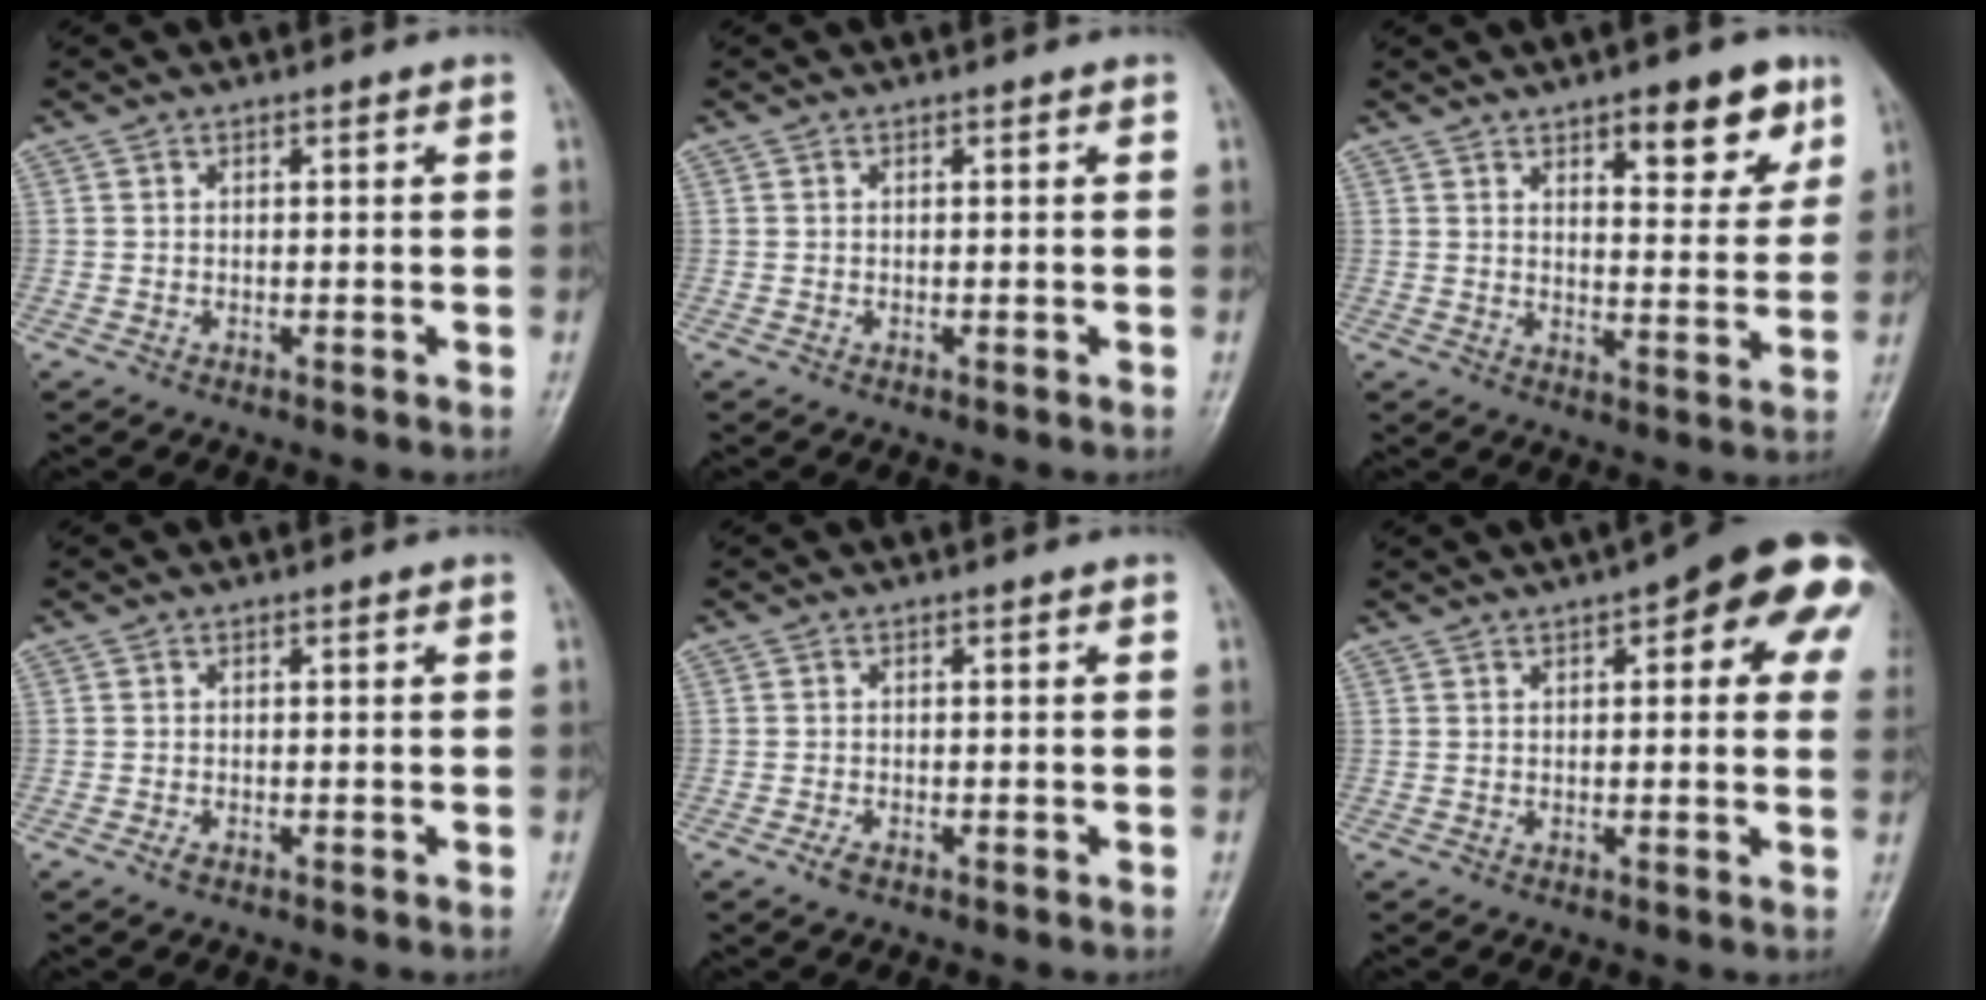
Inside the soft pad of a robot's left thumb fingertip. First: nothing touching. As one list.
[{"total": 0.0}, {"total": 10.1, "force": [6.0, 3.9, 7.1], "torque": [-0.067, -0.033, 0.085]}, {"total": 0.8, "force": [-0.6, 0.3, 0.5], "torque": [-0.016, 0.003, -0.011]}, {"total": 1.3, "force": [-1.0, 0.6, 0.7], "torque": [-0.023, 0.004, -0.019]}, {"total": 16.2, "force": [6.2, 5.9, 13.8], "torque": [-0.148, 0.007, 0.065]}]